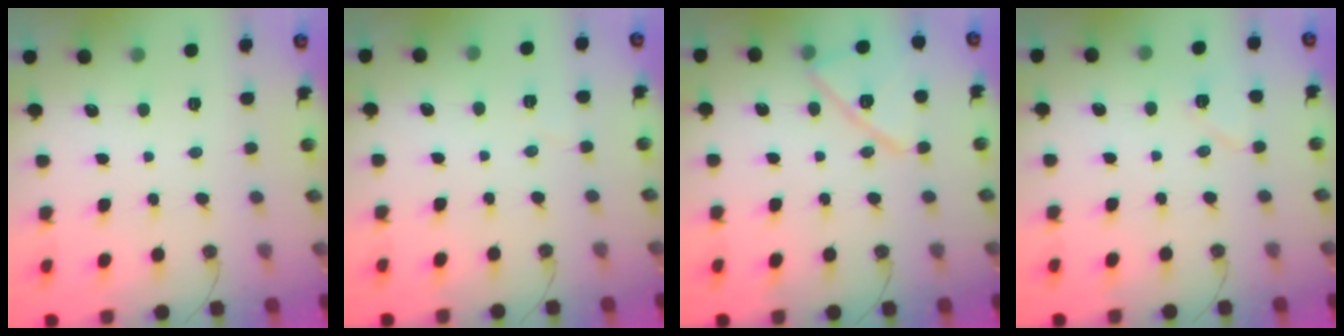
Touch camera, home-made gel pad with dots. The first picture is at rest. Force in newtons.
{"total": 2.3, "press": 1.7, "slide": 1.6}
{"total": 15.0, "press": 14.9, "slide": 0.8}
{"total": 6.5, "press": 6.4, "slide": 1.0}